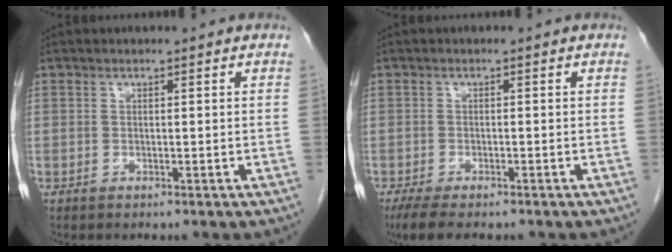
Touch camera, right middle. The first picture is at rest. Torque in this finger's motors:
{"motor_torque": [0.76, -0.29, 0.13, 0.06]}